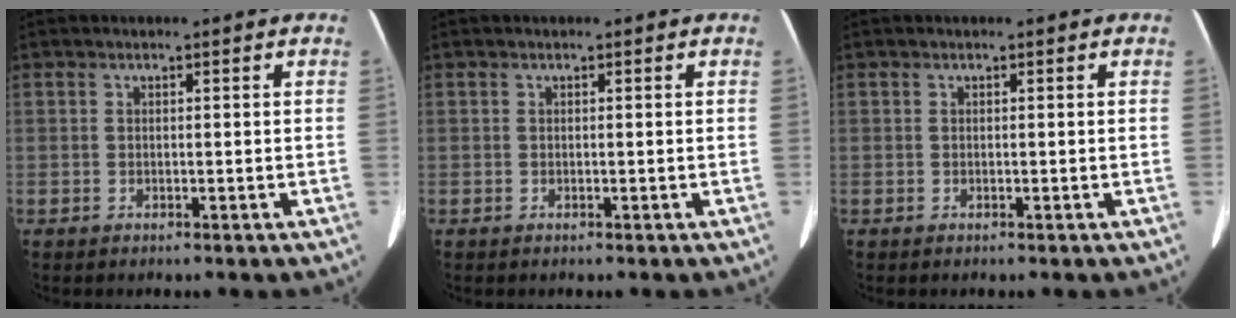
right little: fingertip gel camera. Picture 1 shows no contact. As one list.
[{"total": 0.0}, {"total": 0.0}]